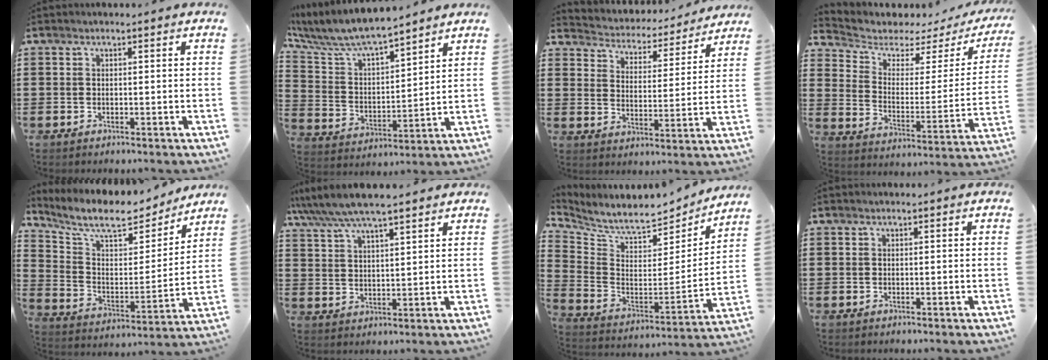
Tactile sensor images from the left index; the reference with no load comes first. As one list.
[{"total": 7.6, "force": [7.1, 1.2, 2.5], "torque": [-0.083, -0.044, 0.122]}, {"total": 3.8, "force": [3.7, 0.3, -0.3], "torque": [-0.021, -0.035, 0.057]}, {"total": 3.9, "force": [3.1, 1.9, 1.4], "torque": [-0.052, -0.023, 0.047]}, {"total": 9.9, "force": [8.5, 2.4, 4.6], "torque": [-0.119, -0.050, 0.144]}, {"total": 6.5, "force": [5.6, 0.8, 3.1], "torque": [-0.076, -0.017, 0.100]}, {"total": 7.0, "force": [6.5, 0.8, 2.5], "torque": [-0.083, -0.060, 0.108]}, {"total": 0.0}]